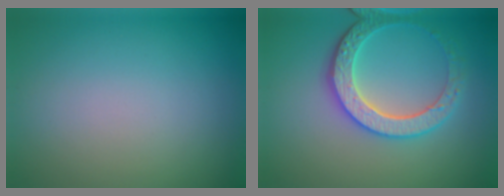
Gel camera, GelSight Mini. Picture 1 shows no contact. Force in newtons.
{"total": 4.0, "press": 3.8, "slide": 1.1}